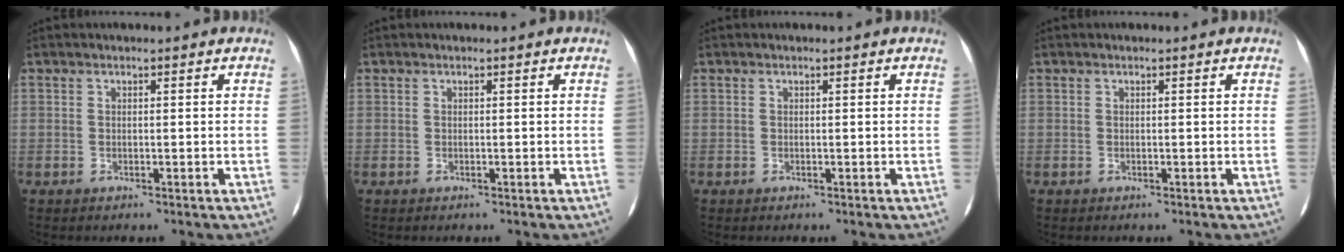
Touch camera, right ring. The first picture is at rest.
{"total": 0.0}
{"total": 0.0}
{"total": 0.0}